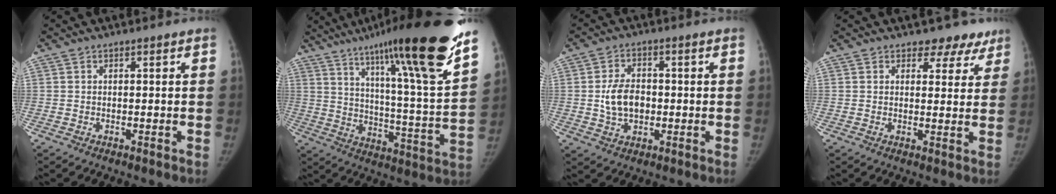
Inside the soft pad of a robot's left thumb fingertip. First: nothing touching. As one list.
[{"total": 29.2, "force": [19.7, 2.5, 21.4], "torque": [-0.320, -0.082, 0.300]}, {"total": 7.3, "force": [-0.4, 5.0, 5.3], "torque": [-0.086, 0.007, -0.005]}, {"total": 5.8, "force": [4.6, 3.5, 0.9], "torque": [0.024, -0.028, 0.047]}]